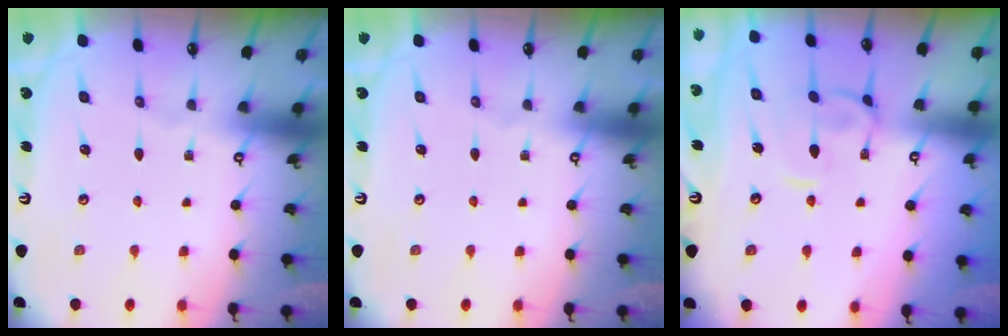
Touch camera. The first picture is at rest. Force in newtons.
{"total": 0.0}
{"total": 1.0, "press": 0.6, "slide": 0.7}